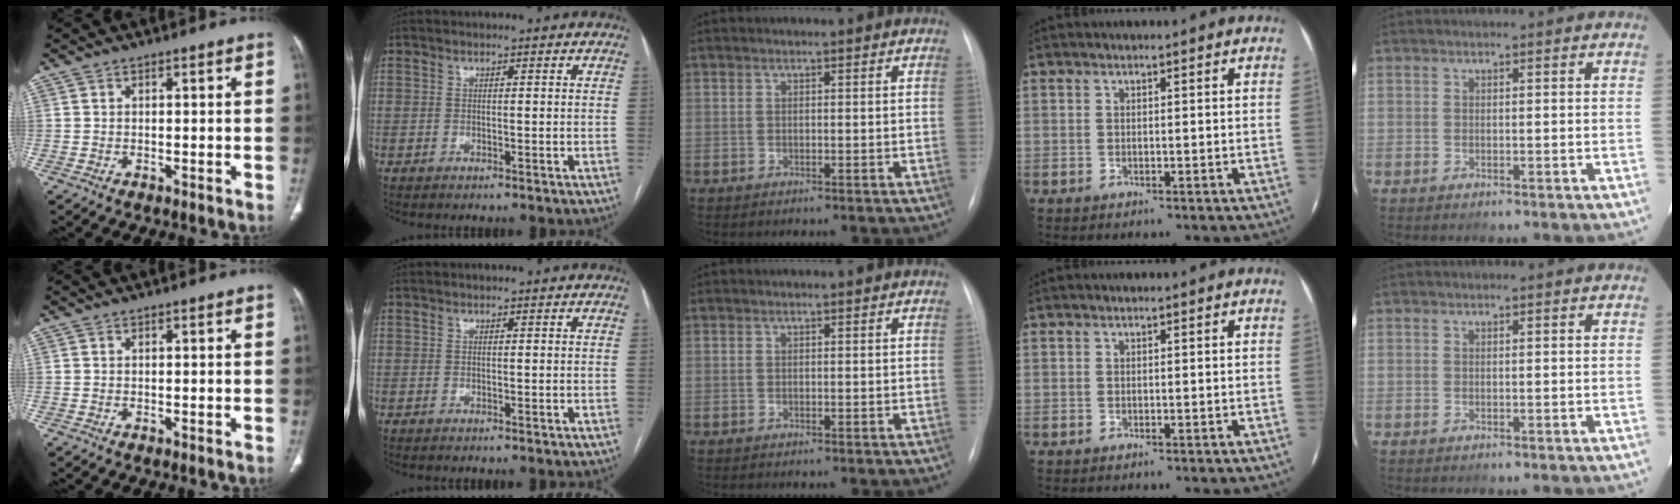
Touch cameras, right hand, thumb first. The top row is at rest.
{}